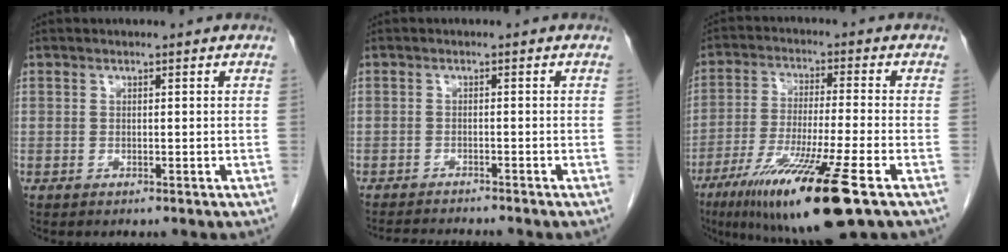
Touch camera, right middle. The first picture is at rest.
{"total": 4.8, "force": [-4.6, -0.2, 1.3], "torque": [-0.017, -0.013, -0.073]}
{"total": 16.3, "force": [-8.9, 0.2, 13.6], "torque": [-0.249, -0.046, -0.153]}